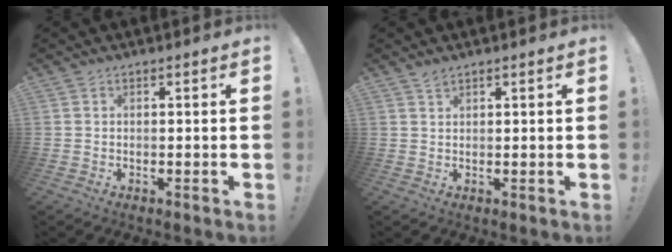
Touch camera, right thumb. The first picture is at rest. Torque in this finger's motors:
{"motor_torque": [-0.12, 0.28, 0.16, 0.23, 0.00]}